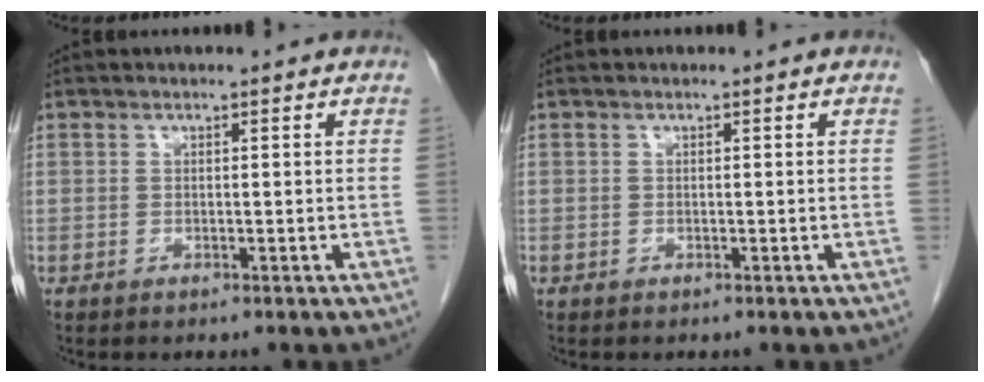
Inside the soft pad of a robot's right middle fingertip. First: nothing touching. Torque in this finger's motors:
{"motor_torque": [0.56, -0.69, 0.29, 0.06]}